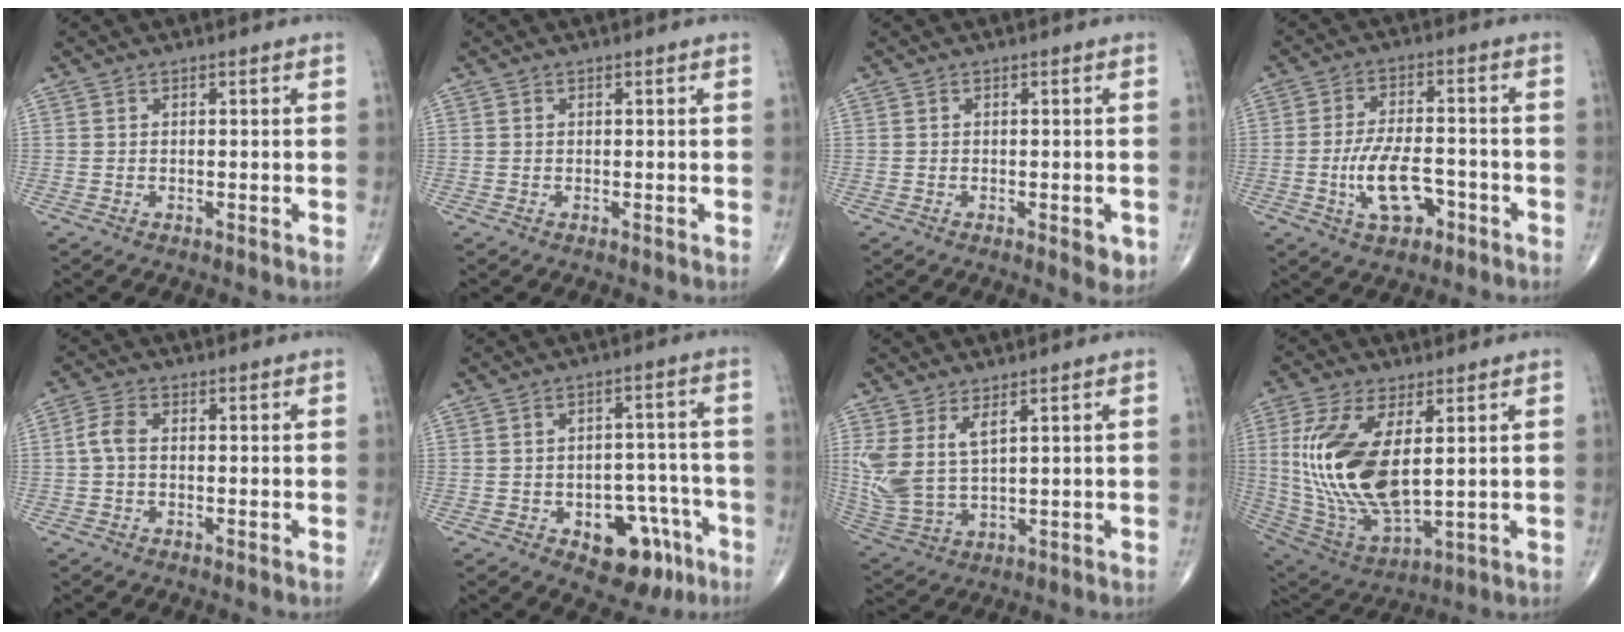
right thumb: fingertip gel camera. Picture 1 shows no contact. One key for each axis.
{"total": 0.0}
{"total": 3.1, "fx": -1.0, "fy": 1.2, "fz": 2.6, "tx": -0.021, "ty": -0.003, "tz": -0.011}
{"total": 9.4, "fx": -3.4, "fy": 4.6, "fz": 7.5, "tx": -0.132, "ty": 0.021, "tz": -0.058}
{"total": 3.3, "fx": -0.2, "fy": 1.9, "fz": 2.6, "tx": -0.056, "ty": 0.009, "tz": -0.011}
{"total": 11.8, "fx": -5.7, "fy": 7.0, "fz": 7.6, "tx": -0.060, "ty": 0.047, "tz": -0.069}
{"total": 8.7, "fx": 3.4, "fy": 3.8, "fz": 7.1, "tx": -0.160, "ty": -0.015, "tz": 0.083}
{"total": 19.5, "fx": 2.9, "fy": 9.0, "fz": 17.0, "tx": -0.348, "ty": -0.022, "tz": 0.071}